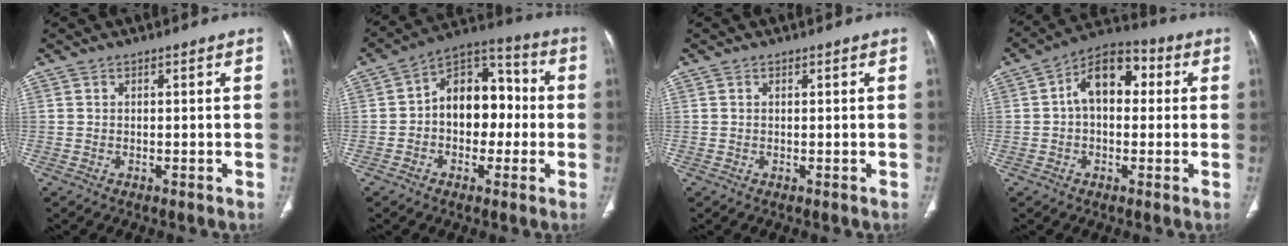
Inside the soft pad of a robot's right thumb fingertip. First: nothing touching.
{"total": 13.2, "force": [-0.6, 9.2, 9.4], "torque": [-0.093, 0.045, -0.023]}
{"total": 0.0}
{"total": 11.0, "force": [1.4, 7.2, 8.3], "torque": [-0.104, 0.034, 0.011]}